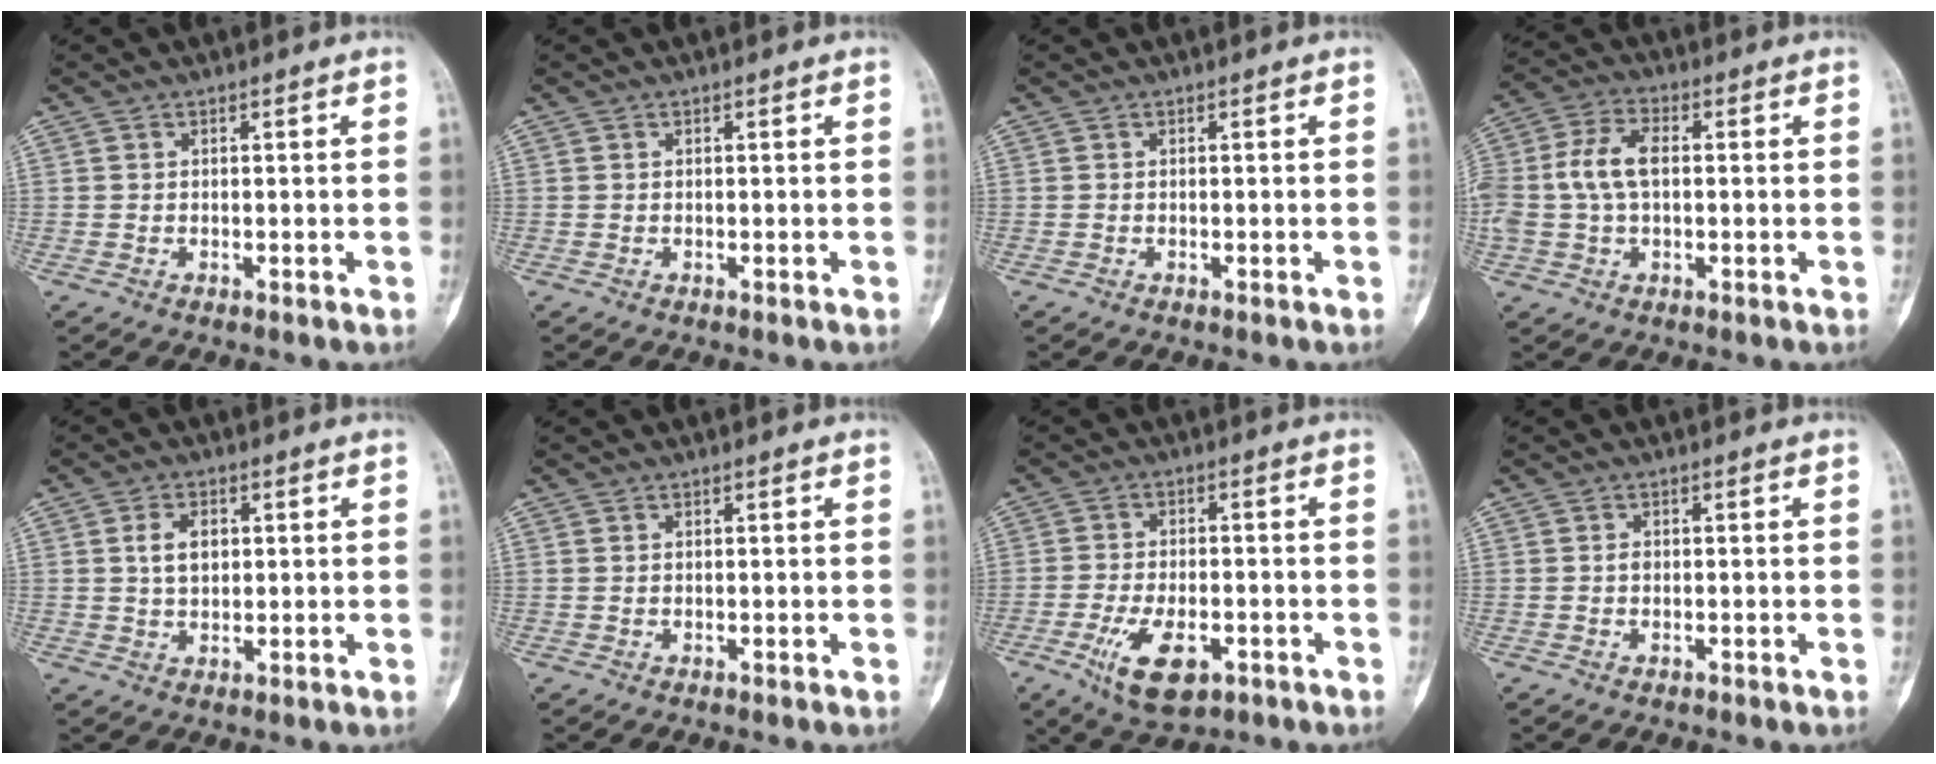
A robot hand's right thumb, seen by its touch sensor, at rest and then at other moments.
{"total": 0.0}
{"total": 0.0}
{"total": 9.1, "force": [0.4, 5.3, 7.4], "torque": [-0.164, 0.021, 0.006]}
{"total": 4.1, "force": [0.9, 2.7, 2.9], "torque": [-0.046, 0.000, 0.016]}
{"total": 0.0}
{"total": 9.6, "force": [-4.2, 4.8, 7.2], "torque": [-0.129, 0.009, -0.065]}
{"total": 0.8, "force": [-0.1, 0.7, 0.4], "torque": [-0.006, 0.002, -0.003]}